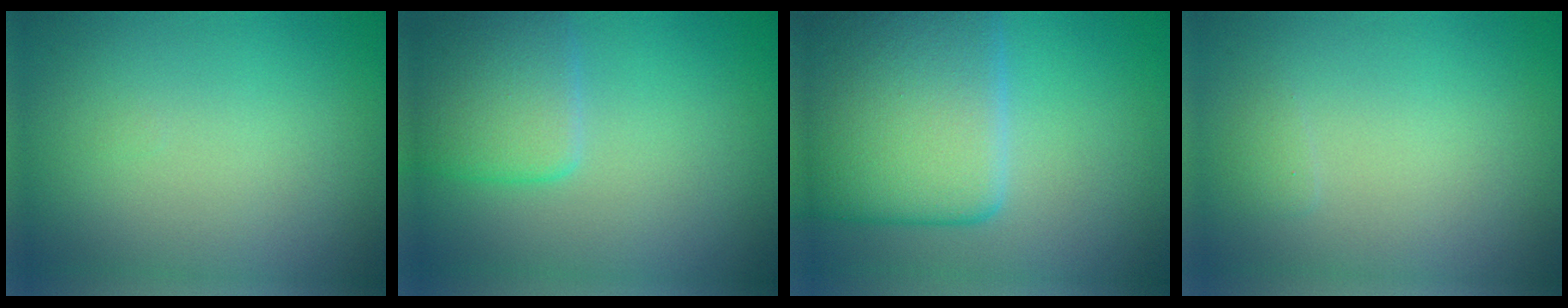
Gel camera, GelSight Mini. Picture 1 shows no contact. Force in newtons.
{"total": 3.7, "press": 3.6, "slide": 0.2}
{"total": 10.8, "press": 10.8, "slide": 0.7}
{"total": 0.5, "press": 0.5, "slide": 0.0}